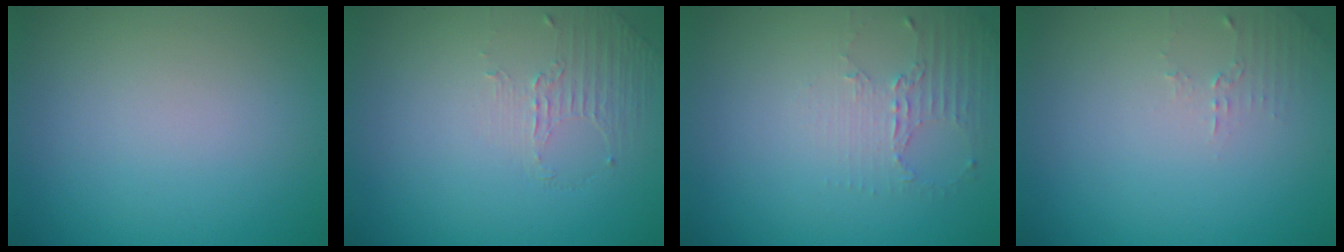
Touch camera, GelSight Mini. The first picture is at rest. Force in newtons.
{"total": 1.2, "press": 0.4, "slide": 1.1}
{"total": 2.2, "press": 1.6, "slide": 1.5}
{"total": 1.2, "press": 1.2, "slide": 0.4}